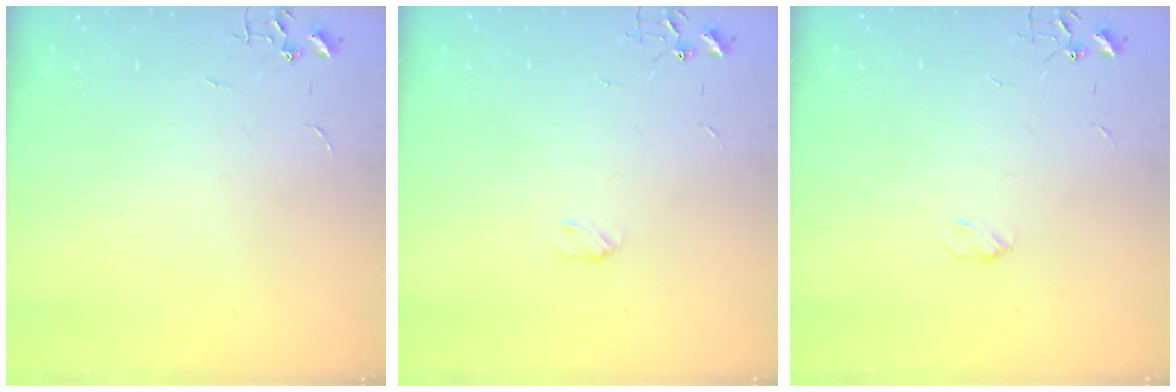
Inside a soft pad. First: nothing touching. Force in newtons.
{"total": 2.8, "press": 2.8, "slide": 0.5}
{"total": 2.8, "press": 2.8, "slide": 0.5}